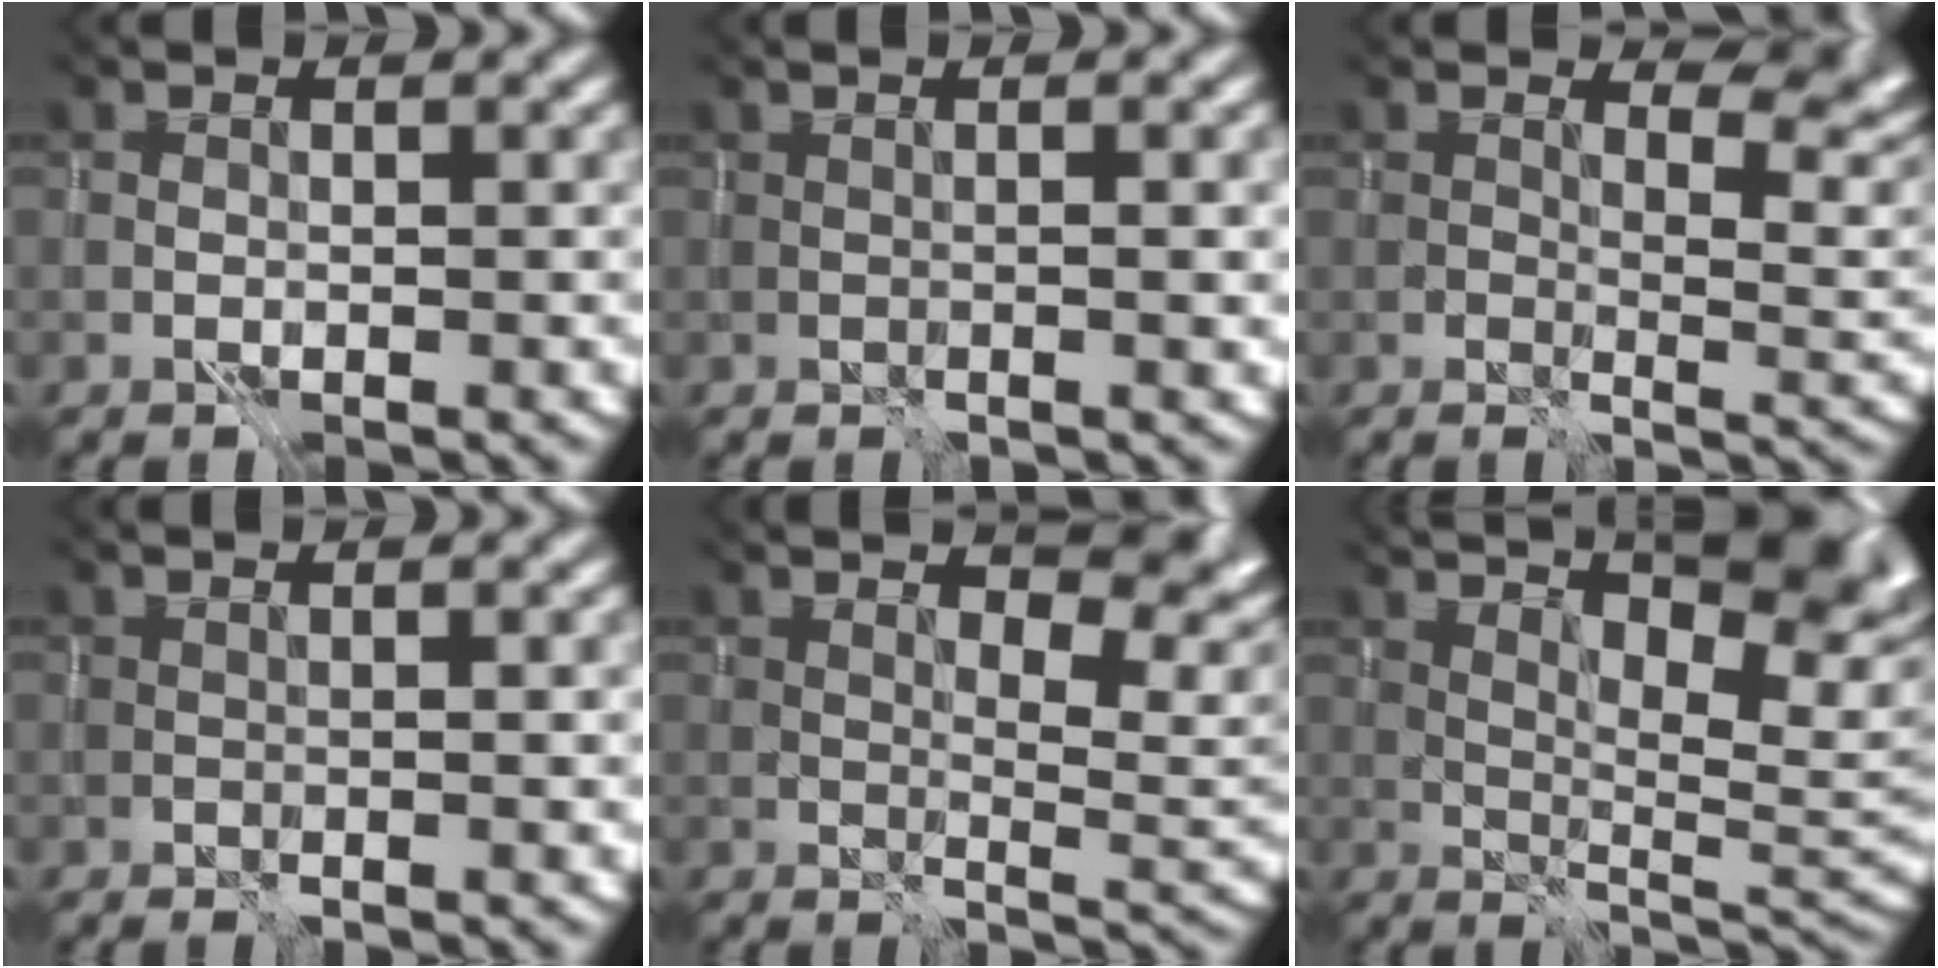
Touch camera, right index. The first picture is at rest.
{"total": 0.7, "force": [0.3, 0.1, 0.6], "torque": [-0.002, -0.001, 0.000]}
{"total": 5.5, "force": [1.9, 2.8, 4.3], "torque": [-0.044, -0.003, 0.053]}
{"total": 0.8, "force": [0.5, 0.3, 0.5], "torque": [-0.007, 0.000, 0.005]}
{"total": 5.2, "force": [2.5, 2.2, 4.0], "torque": [-0.051, -0.010, 0.058]}
{"total": 9.5, "force": [5.8, 2.4, 7.1], "torque": [-0.092, 0.011, 0.094]}